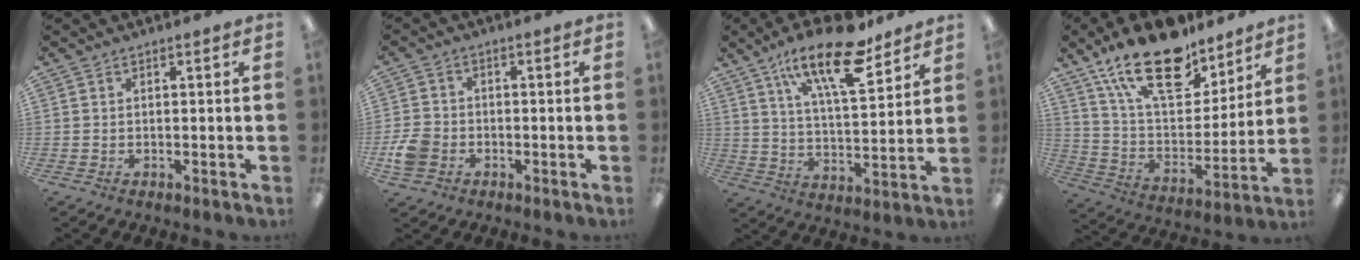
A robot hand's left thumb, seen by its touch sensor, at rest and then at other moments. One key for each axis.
{"total": 6.2, "fx": -2.2, "fy": 4.9, "fz": 3.1, "tx": -0.066, "ty": 0.014, "tz": -0.039}
{"total": 19.6, "fx": 13.0, "fy": 7.1, "fz": 12.8, "tx": -0.208, "ty": -0.067, "tz": 0.214}
{"total": 21.7, "fx": 15.0, "fy": 10.0, "fz": 12.1, "tx": -0.215, "ty": -0.077, "tz": 0.267}